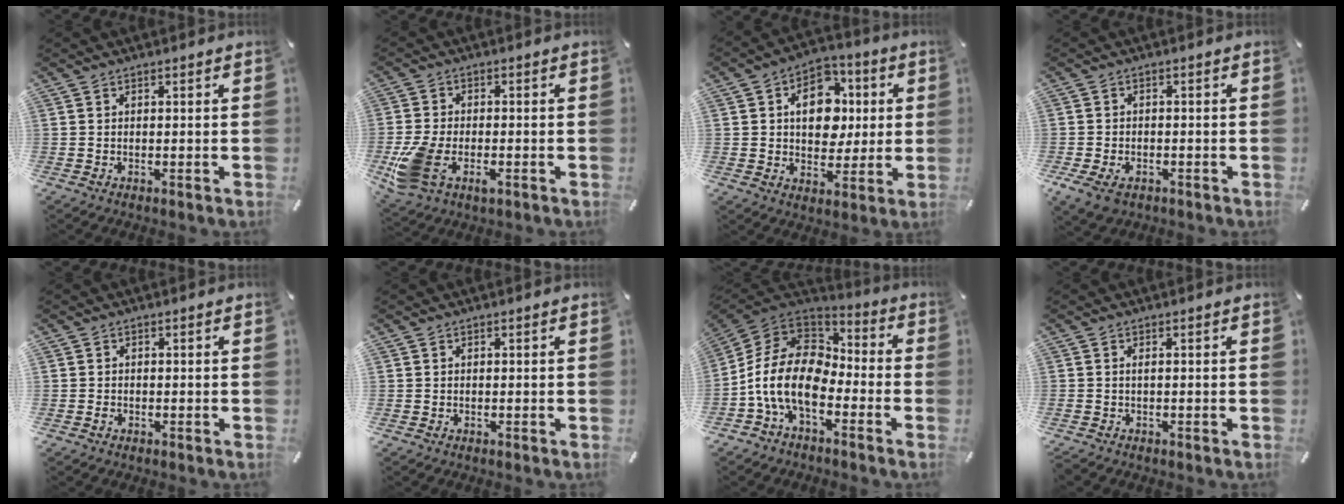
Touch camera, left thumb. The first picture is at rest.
{"total": 8.3, "force": [-3.2, 5.2, 5.6], "torque": [-0.132, 0.001, -0.055]}
{"total": 12.6, "force": [1.7, 9.9, 7.7], "torque": [-0.105, 0.009, 0.034]}
{"total": 4.3, "force": [-2.1, 3.0, 2.3], "torque": [-0.050, 0.007, -0.039]}
{"total": 1.4, "force": [-0.6, 1.3, 0.3], "torque": [-0.005, 0.004, -0.014]}
{"total": 0.8, "force": [-0.2, 0.8, -0.1], "torque": [0.003, 0.005, -0.006]}
{"total": 16.4, "force": [-6.4, 10.1, 11.2], "torque": [-0.236, 0.032, -0.115]}
{"total": 0.8, "force": [-0.3, 0.3, 0.6], "torque": [-0.015, 0.000, -0.005]}